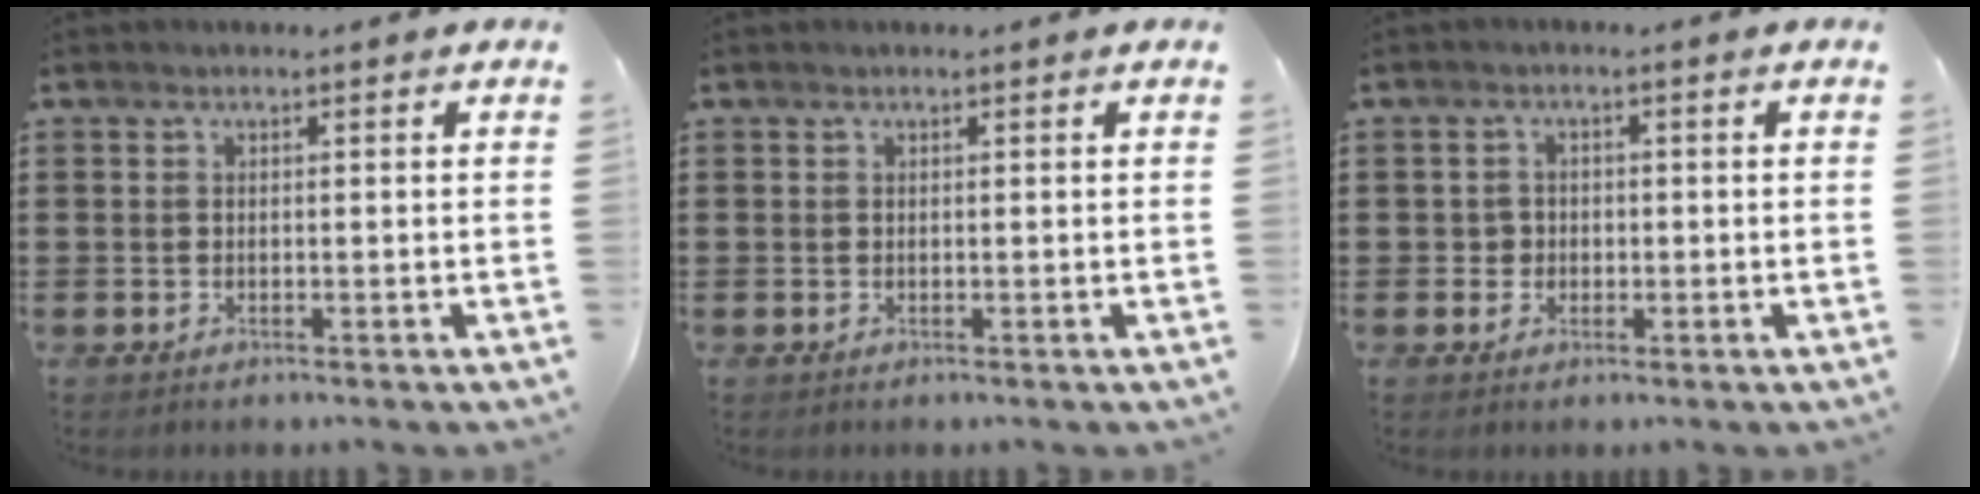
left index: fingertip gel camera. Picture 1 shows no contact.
{"total": 0.0}
{"total": 2.0, "force": [-0.3, 1.9, 0.5], "torque": [-0.018, 0.006, -0.009]}